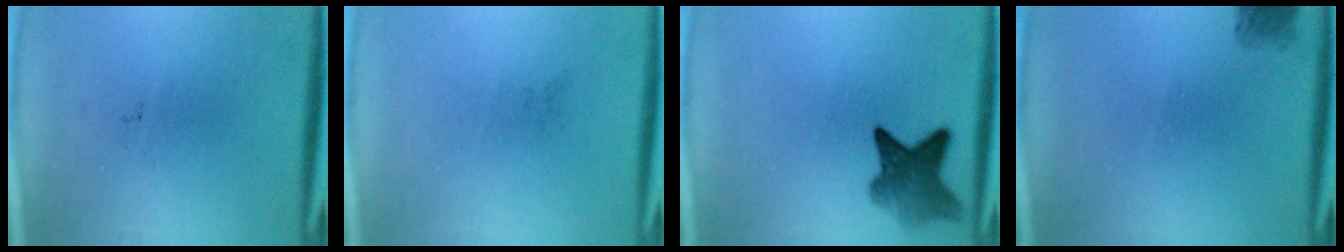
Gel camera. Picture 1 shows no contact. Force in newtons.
{"total": 0.0}
{"total": 5.9}
{"total": 2.1}